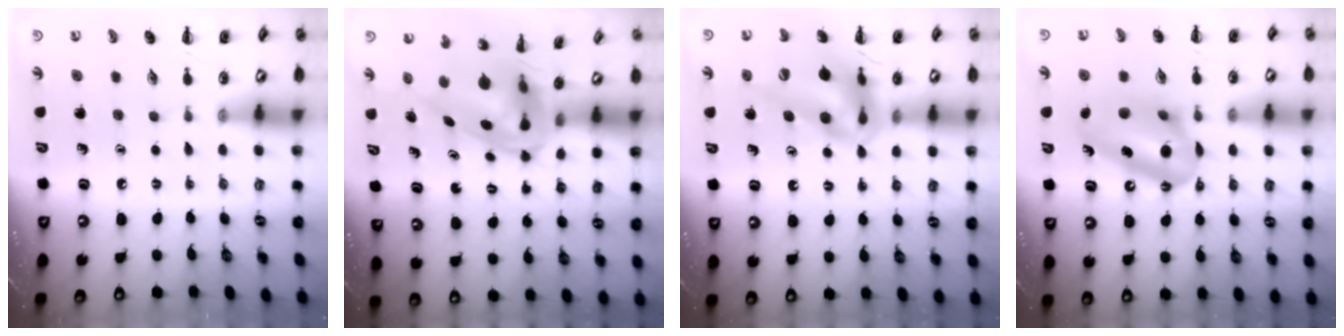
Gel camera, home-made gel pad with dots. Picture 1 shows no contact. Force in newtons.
{"total": 7.0, "press": 6.7, "slide": 2.1}
{"total": 14.5, "press": 13.9, "slide": 4.1}
{"total": 12.1, "press": 12.0, "slide": 1.6}